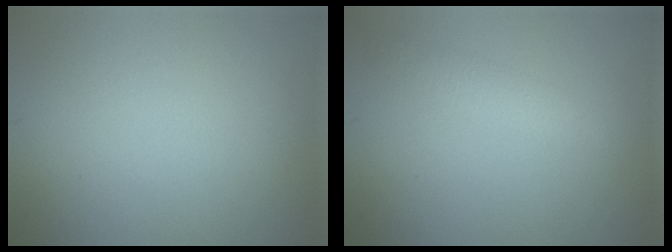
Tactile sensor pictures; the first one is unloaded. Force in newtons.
{"total": 1.3, "press": 1.3, "slide": 0.3}